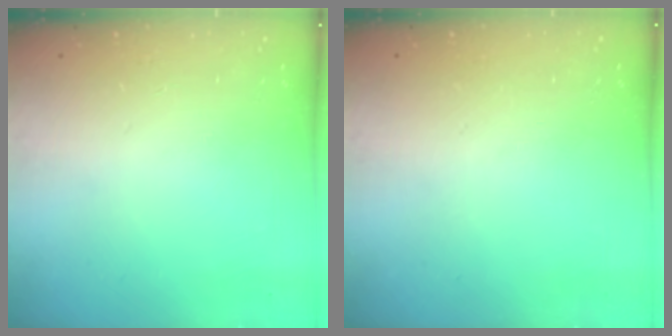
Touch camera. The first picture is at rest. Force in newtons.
{"total": 0.0}